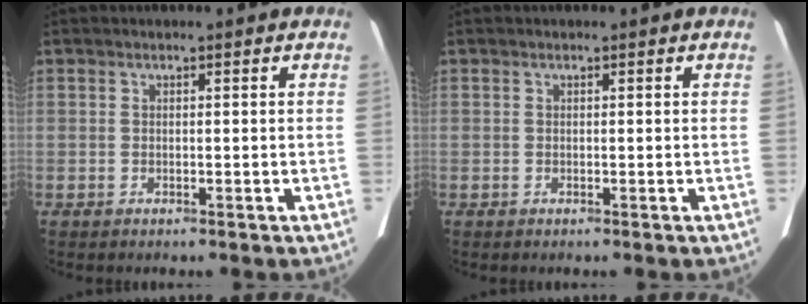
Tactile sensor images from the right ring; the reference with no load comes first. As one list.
[{"total": 0.0}]